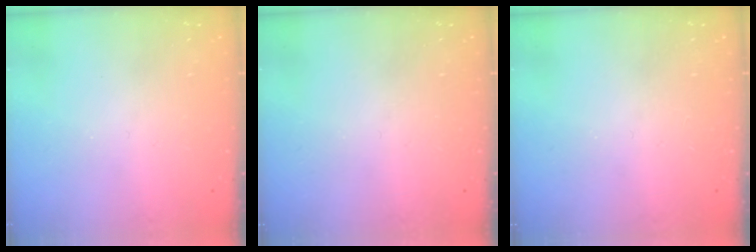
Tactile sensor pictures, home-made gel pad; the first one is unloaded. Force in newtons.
{"total": 0.0}
{"total": 0.0}